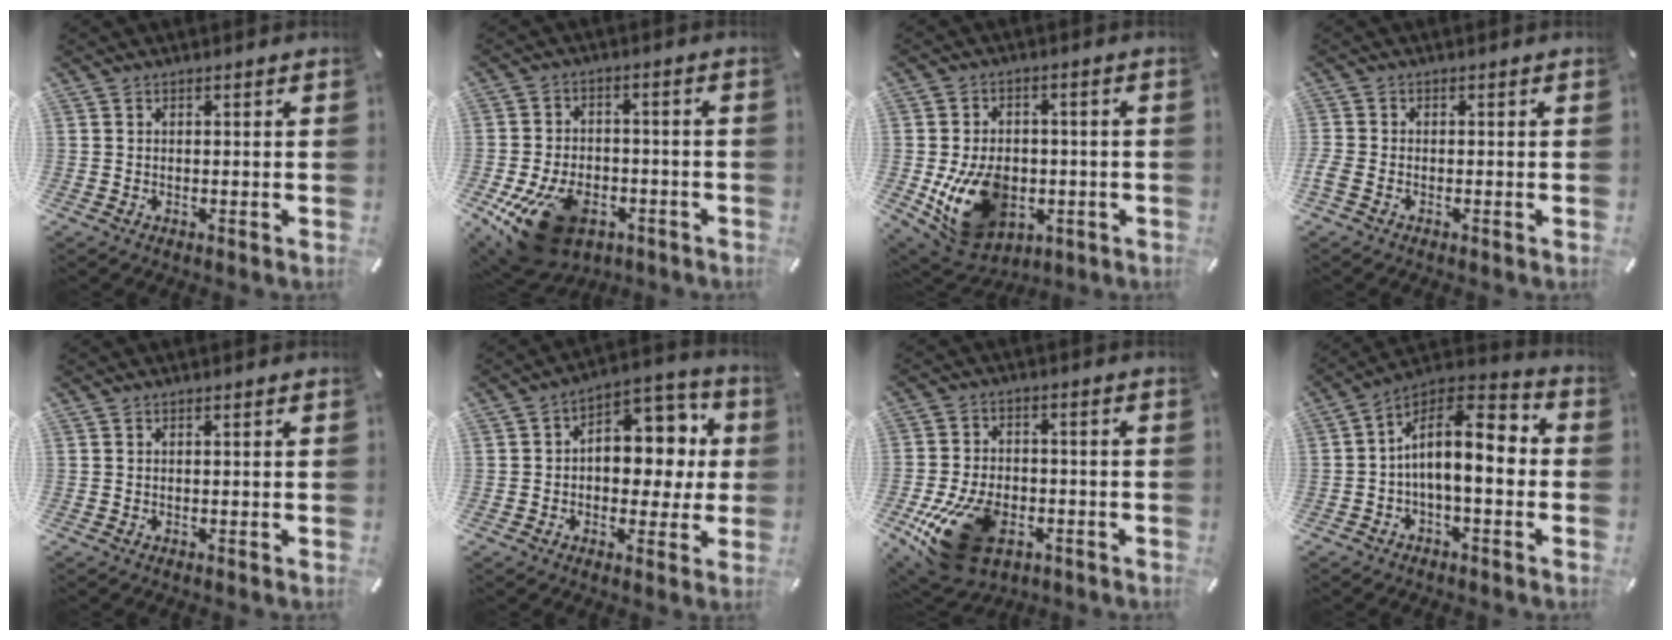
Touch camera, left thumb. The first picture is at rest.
{"total": 15.1, "force": [-7.4, 9.2, 9.4], "torque": [-0.173, 0.038, -0.120]}
{"total": 15.7, "force": [-3.4, 11.6, 10.0], "torque": [-0.201, 0.002, -0.053]}
{"total": 1.7, "force": [-1.0, 0.8, 1.2], "torque": [-0.027, -0.001, -0.019]}
{"total": 0.0}
{"total": 10.6, "force": [1.6, 8.1, 6.6], "torque": [-0.066, -0.021, 0.027]}
{"total": 18.3, "force": [-7.3, 11.6, 12.2], "torque": [-0.219, 0.030, -0.112]}
{"total": 12.2, "force": [-0.1, 5.9, 10.6], "torque": [-0.175, -0.009, -0.005]}